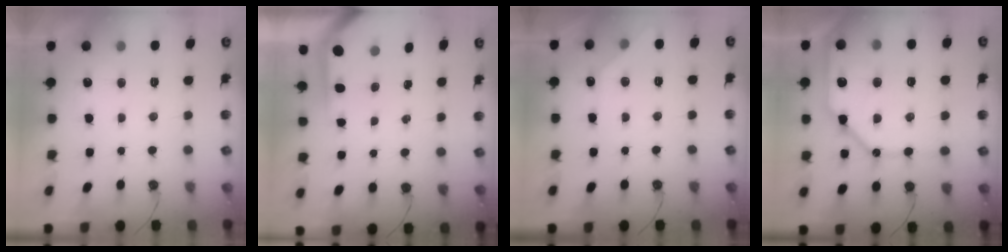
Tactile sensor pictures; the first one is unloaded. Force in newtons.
{"total": 3.7, "press": 3.7, "slide": 0.4}
{"total": 4.5, "press": 4.4, "slide": 0.6}
{"total": 20.4, "press": 20.2, "slide": 2.5}